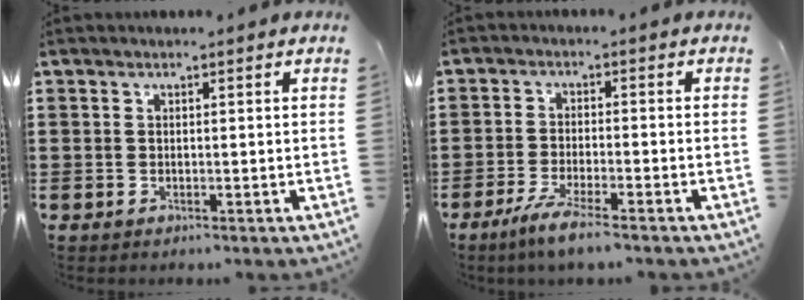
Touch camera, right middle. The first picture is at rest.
{"total": 4.2, "force": [-3.2, -0.1, 2.7], "torque": [-0.058, -0.012, -0.059]}